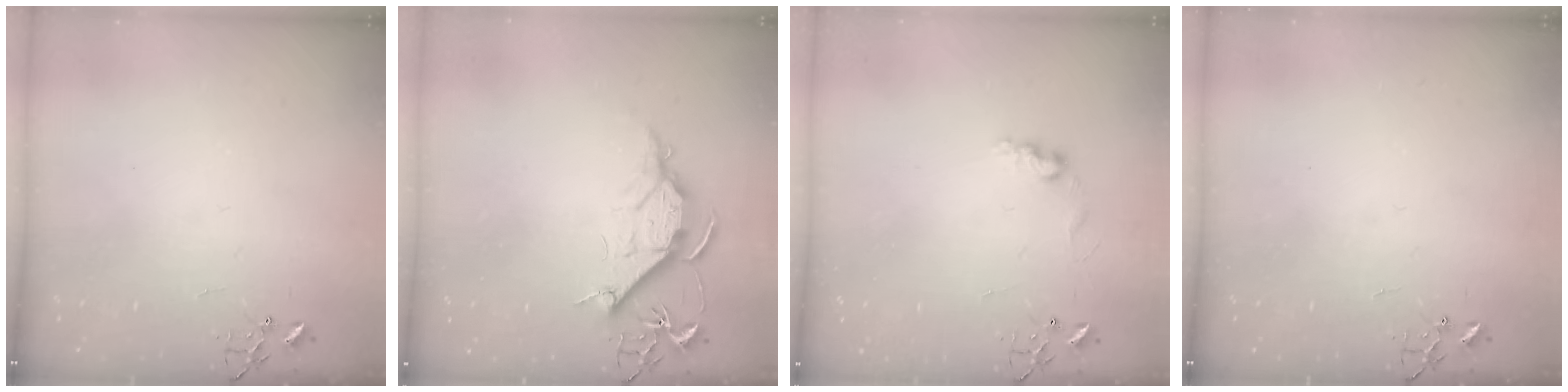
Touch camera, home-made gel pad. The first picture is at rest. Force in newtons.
{"total": 10.1, "press": 10.1, "slide": 0.6}
{"total": 7.1, "press": 7.0, "slide": 0.4}
{"total": 0.0}